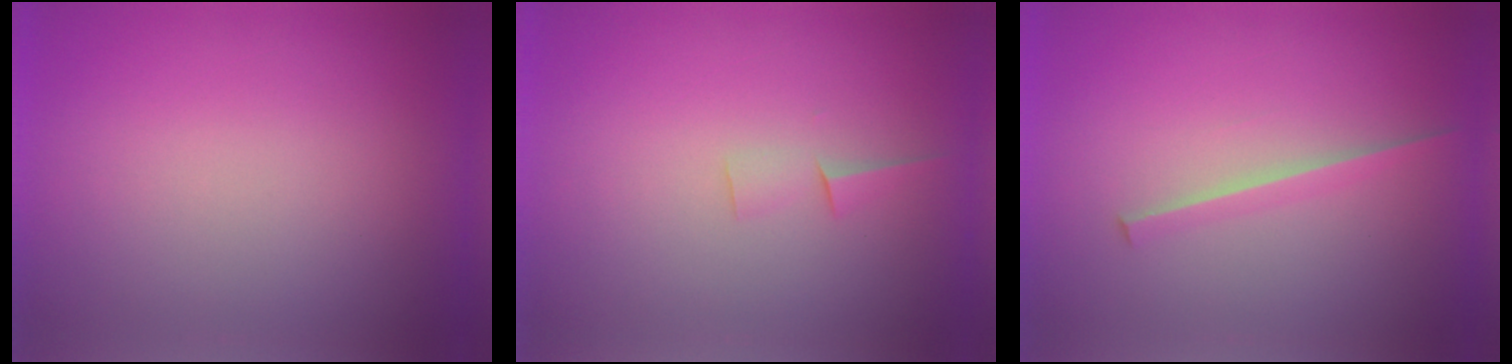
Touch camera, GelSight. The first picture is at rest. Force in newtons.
{"total": 1.5}
{"total": 1.8}